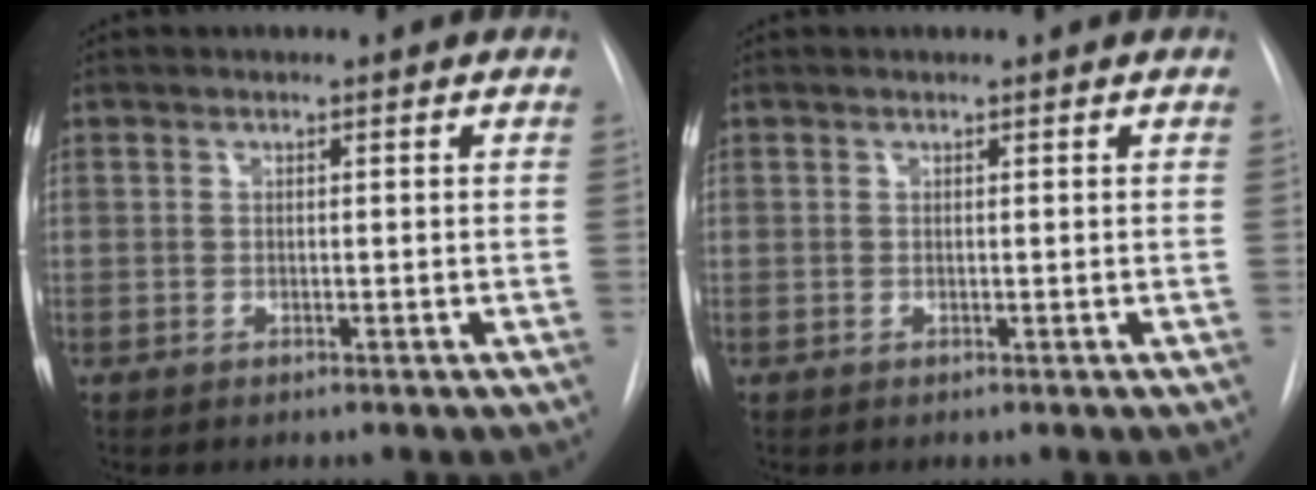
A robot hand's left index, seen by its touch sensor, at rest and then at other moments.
{"total": 0.0}